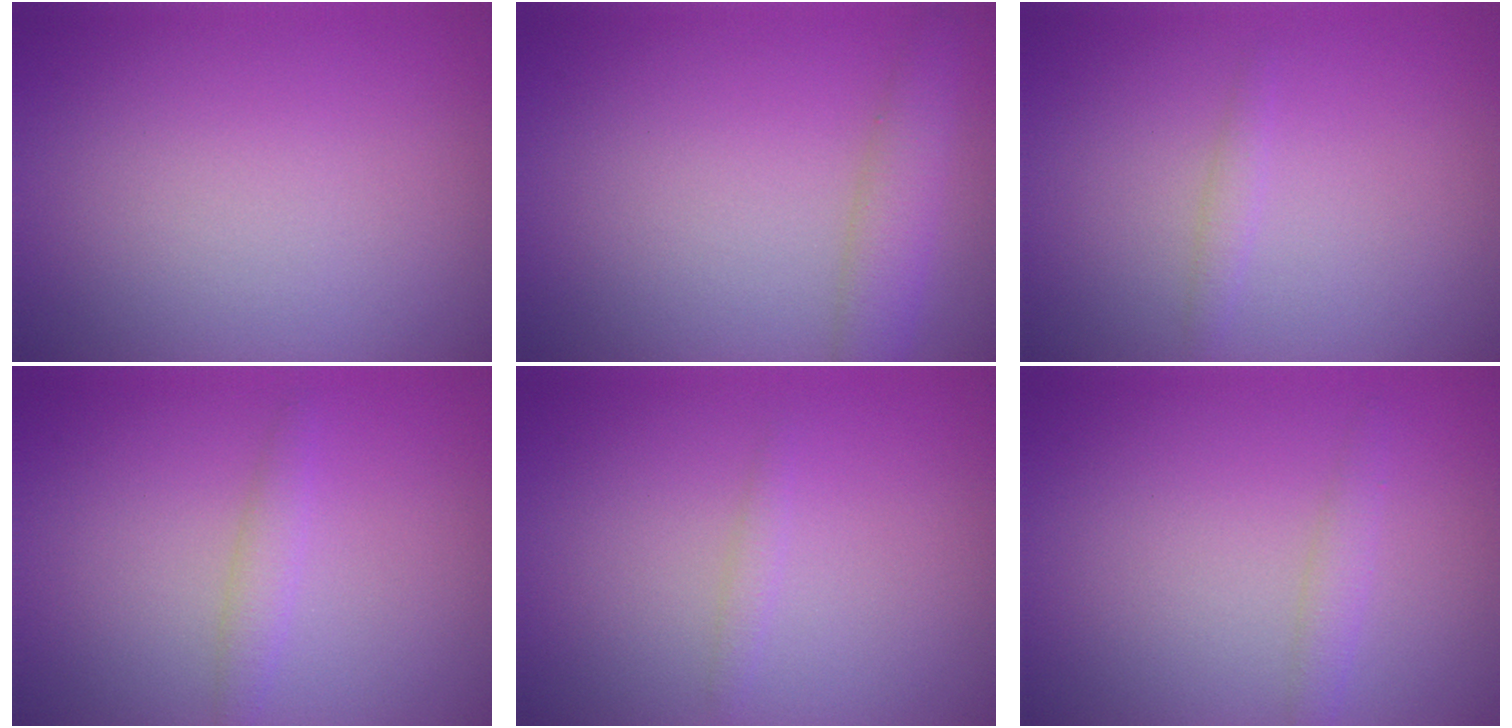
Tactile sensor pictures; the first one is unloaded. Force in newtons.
{"total": 2.9, "press": 2.9, "slide": 0.1}
{"total": 0.9, "press": 0.9, "slide": 0.0}
{"total": 1.5, "press": 1.5, "slide": 0.0}
{"total": 0.8, "press": 0.8, "slide": 0.0}
{"total": 1.4, "press": 1.4, "slide": 0.0}